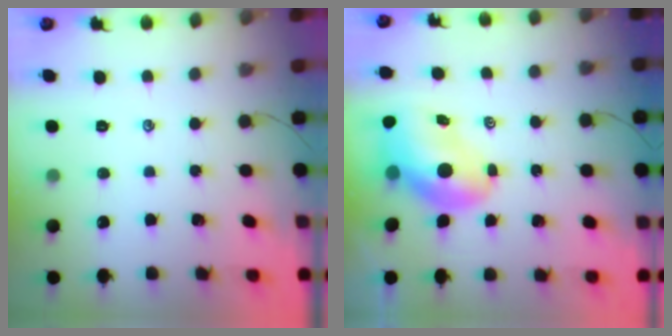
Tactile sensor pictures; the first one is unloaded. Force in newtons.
{"total": 9.4, "press": 8.9, "slide": 2.9}